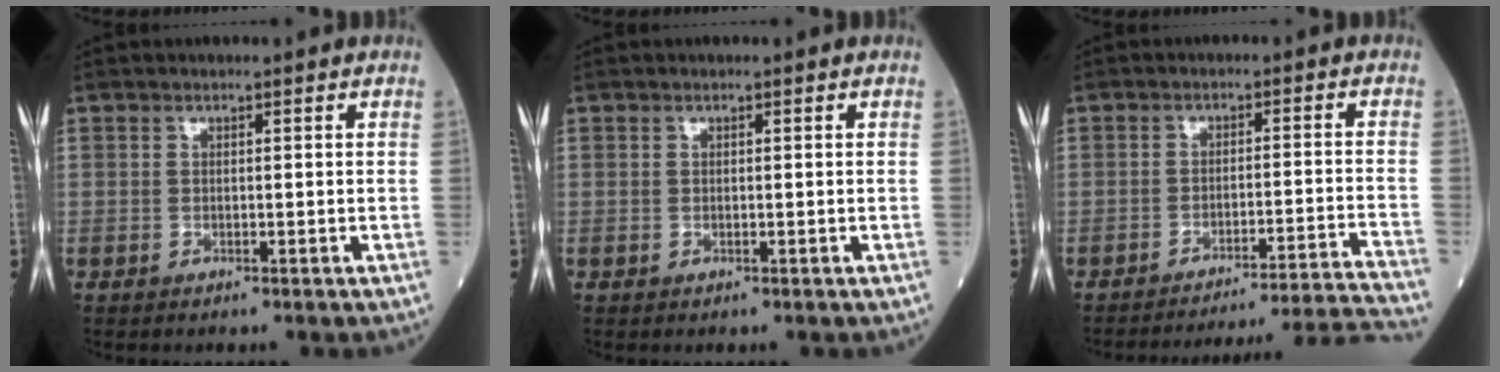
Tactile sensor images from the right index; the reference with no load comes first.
{"total": 0.0}
{"total": 20.0, "force": [-19.2, -4.2, 4.0], "torque": [-0.012, -0.031, -0.249]}